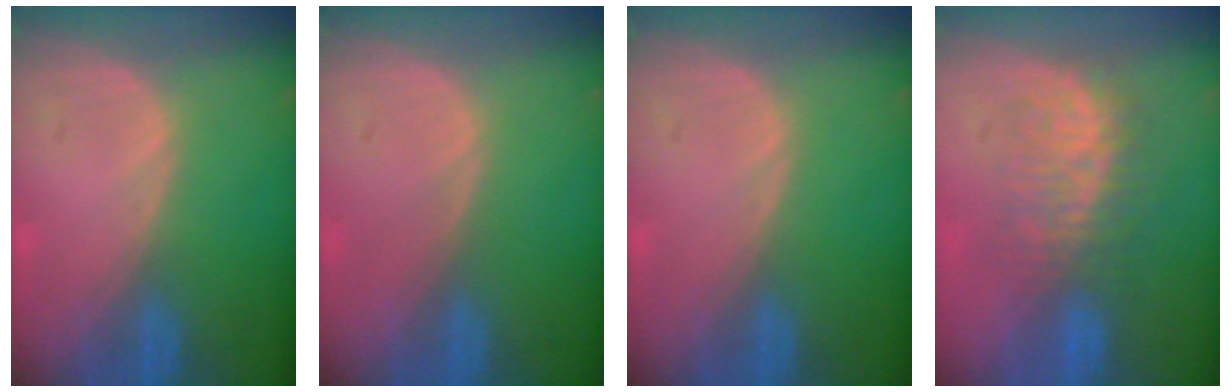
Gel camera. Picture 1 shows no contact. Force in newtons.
{"total": 0.0}
{"total": 0.0}
{"total": 7.7, "press": 7.4, "slide": 1.8}